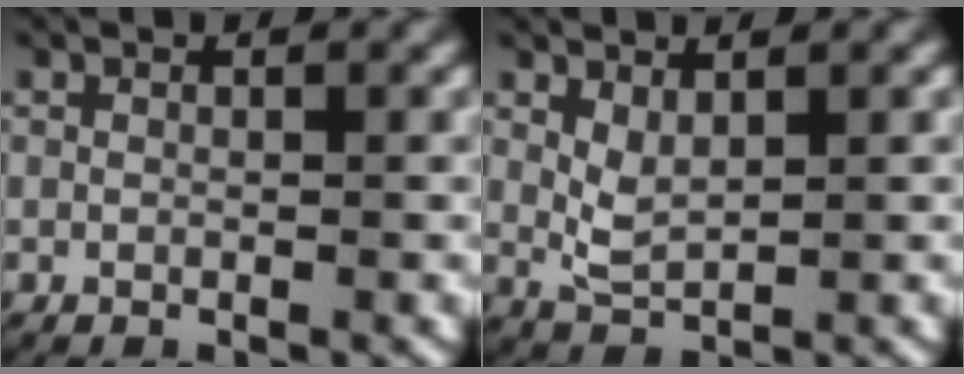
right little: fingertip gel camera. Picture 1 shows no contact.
{"total": 2.0, "force": [1.0, 0.7, 1.6], "torque": [-0.034, -0.012, 0.028]}